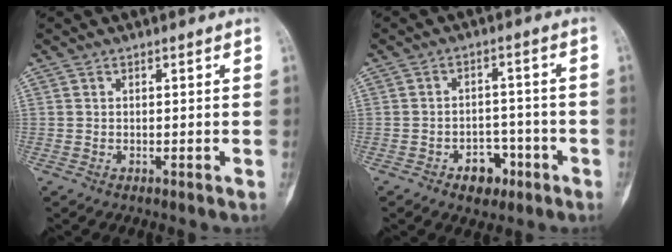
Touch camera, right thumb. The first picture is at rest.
{"total": 6.0, "force": [-3.2, 4.1, 3.0], "torque": [-0.014, 0.032, -0.043]}